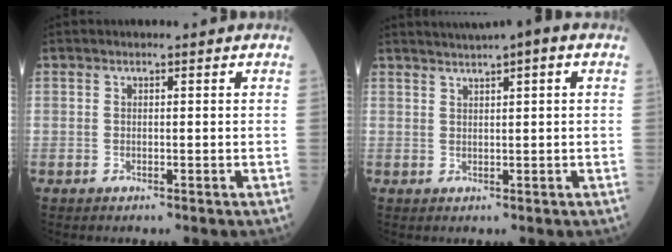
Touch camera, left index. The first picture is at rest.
{"total": 5.8, "force": [4.0, 0.2, 4.2], "torque": [-0.070, 0.029, 0.061]}